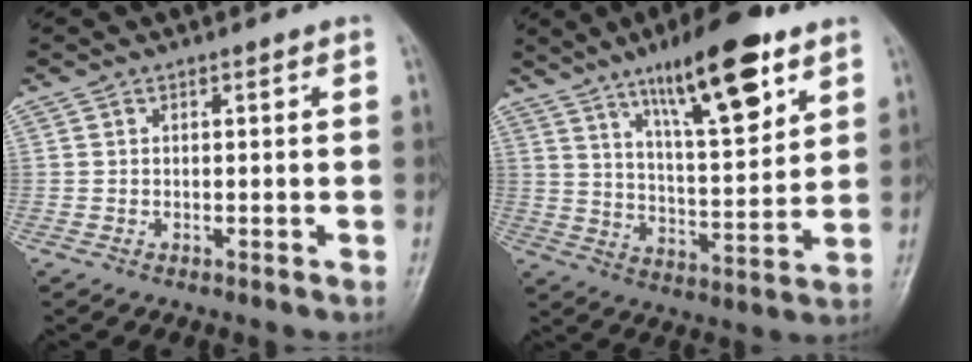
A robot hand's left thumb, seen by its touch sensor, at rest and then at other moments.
{"total": 17.5, "force": [10.1, 5.0, 13.4], "torque": [-0.186, -0.050, 0.168]}